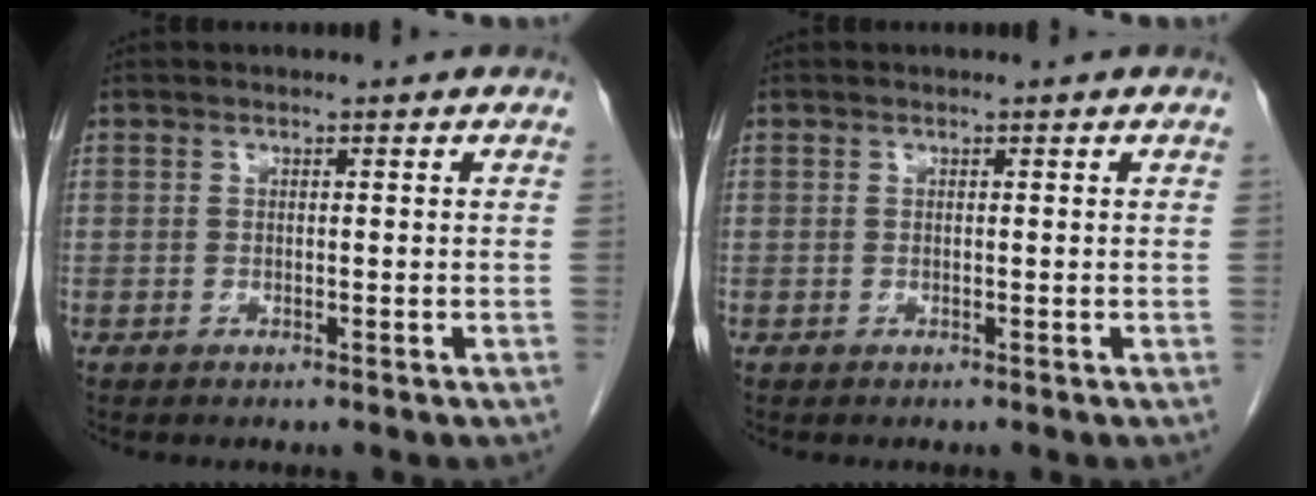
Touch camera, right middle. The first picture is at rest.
{"total": 0.0}